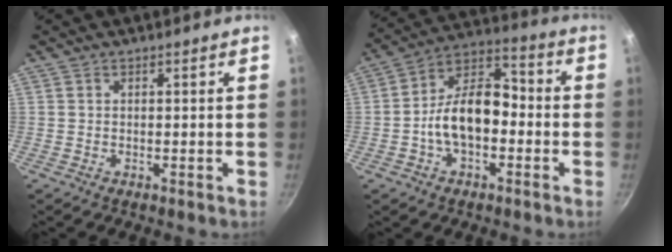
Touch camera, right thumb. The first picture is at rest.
{"total": 15.0, "force": [-2.4, 9.8, 11.1], "torque": [-0.149, 0.053, -0.057]}